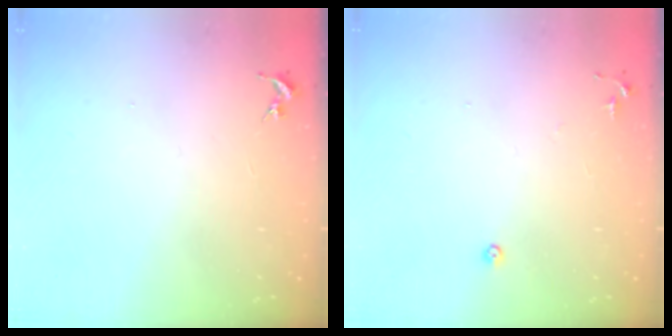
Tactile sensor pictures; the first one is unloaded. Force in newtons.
{"total": 5.5, "press": 5.5, "slide": 0.5}